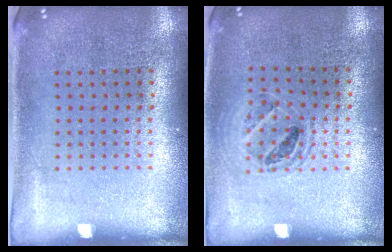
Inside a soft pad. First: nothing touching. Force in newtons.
{"total": 1.3, "press": 1.2, "slide": 0.5}